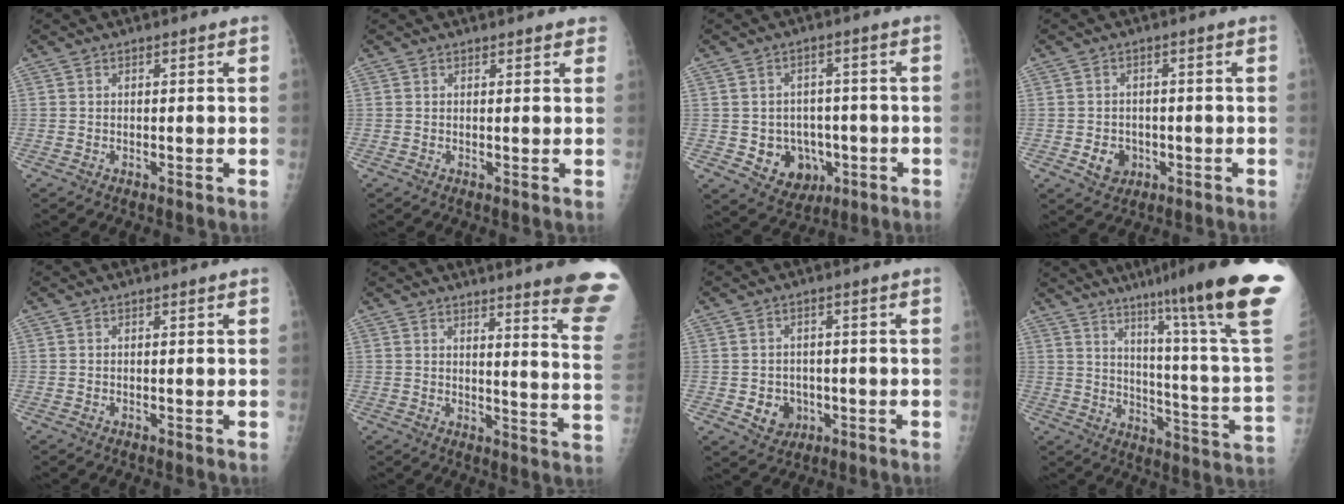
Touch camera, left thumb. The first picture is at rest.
{"total": 2.2, "force": [1.9, 0.8, 0.9], "torque": [0.006, 0.000, 0.014]}
{"total": 9.0, "force": [-2.3, 7.7, 4.1], "torque": [-0.028, 0.016, -0.019]}
{"total": 4.3, "force": [-1.3, 3.7, 1.9], "torque": [-0.012, 0.006, -0.013]}
{"total": 0.0}
{"total": 15.2, "force": [11.9, -0.1, 9.5], "torque": [-0.095, -0.105, 0.131]}
{"total": 5.2, "force": [-1.4, 4.5, 2.2], "torque": [-0.009, 0.007, -0.013]}
{"total": 27.3, "force": [17.8, 0.6, 20.7], "torque": [-0.255, -0.094, 0.250]}